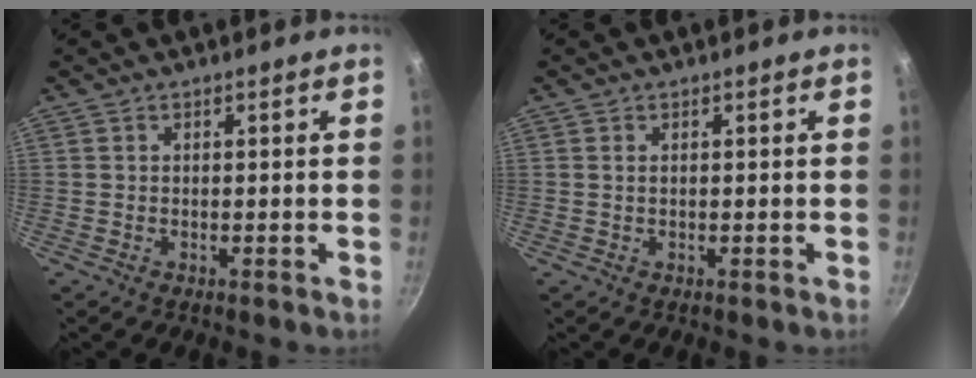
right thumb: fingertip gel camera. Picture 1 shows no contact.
{"total": 0.6, "force": [0.2, 0.3, 0.4], "torque": [-0.009, 0.001, 0.003]}